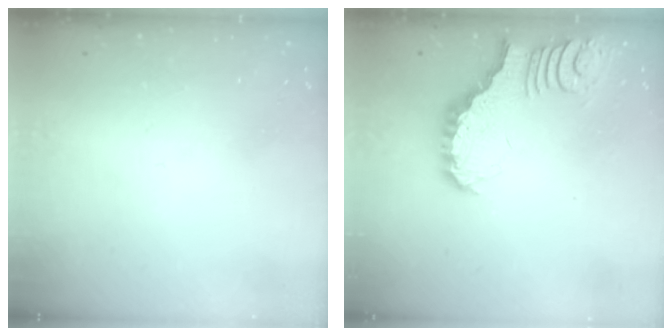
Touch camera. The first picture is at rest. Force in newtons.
{"total": 3.8, "press": 3.7, "slide": 0.6}